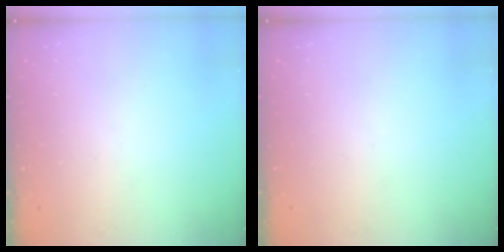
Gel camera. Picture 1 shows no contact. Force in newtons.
{"total": 0.0}